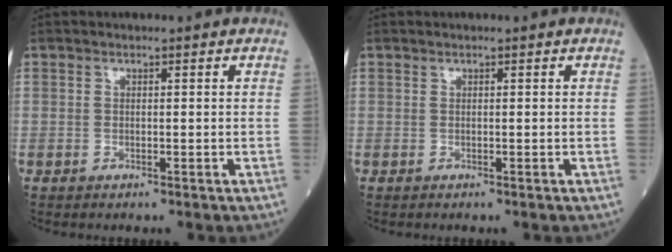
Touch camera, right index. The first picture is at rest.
{"total": 0.0}